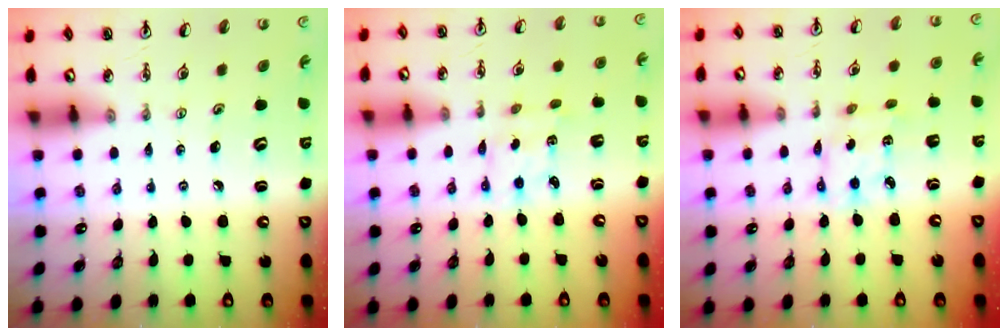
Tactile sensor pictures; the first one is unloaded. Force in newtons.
{"total": 2.2, "press": 2.0, "slide": 0.8}
{"total": 3.2, "press": 3.2, "slide": 0.3}